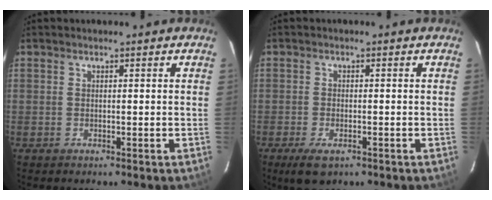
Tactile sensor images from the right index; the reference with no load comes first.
{"total": 4.7, "force": [-2.8, 2.0, 3.1], "torque": [-0.072, -0.013, -0.049]}